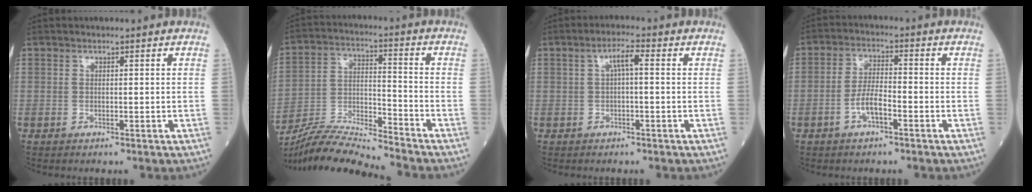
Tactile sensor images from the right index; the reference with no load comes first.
{"total": 11.9, "force": [-11.4, -1.2, 3.0], "torque": [-0.057, 0.005, -0.215]}
{"total": 3.0, "force": [0.4, 0.5, 2.9], "torque": [-0.052, 0.010, 0.007]}
{"total": 4.6, "force": [-2.0, 1.3, 3.9], "torque": [-0.079, 0.010, -0.041]}